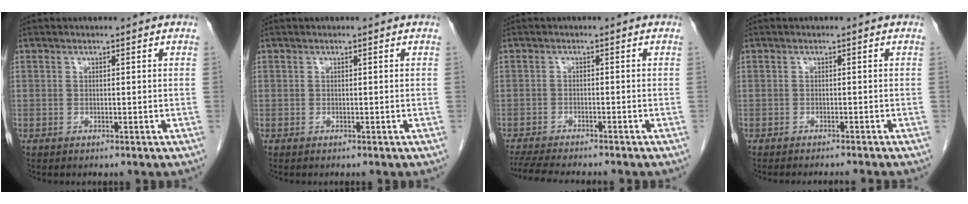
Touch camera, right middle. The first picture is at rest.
{"total": 0.0}
{"total": 10.0, "force": [-8.8, 1.2, 4.6], "torque": [-0.066, -0.014, -0.129]}
{"total": 3.9, "force": [-3.6, -0.6, 1.1], "torque": [-0.005, -0.005, -0.046]}